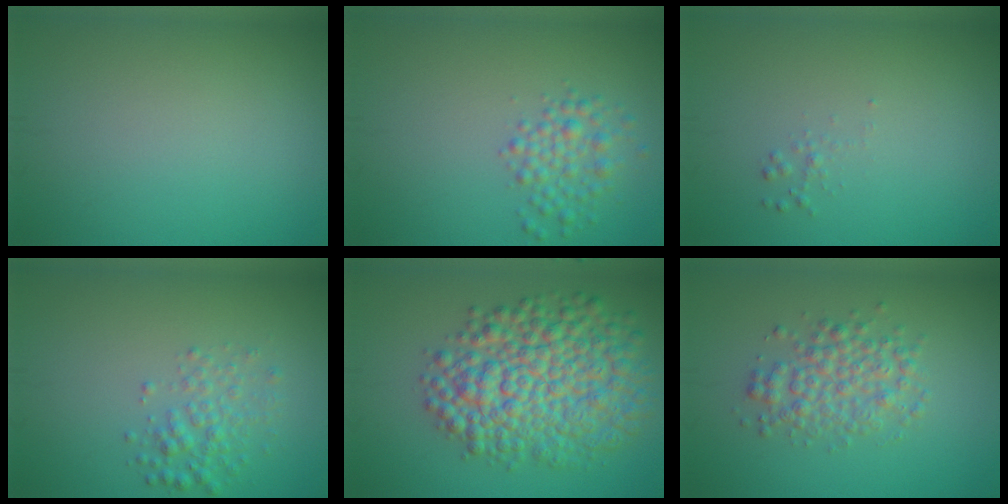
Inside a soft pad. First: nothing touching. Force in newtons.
{"total": 2.5, "press": 2.5, "slide": 0.0}
{"total": 0.6, "press": 0.6, "slide": 0.0}
{"total": 2.4, "press": 2.4, "slide": 0.1}
{"total": 9.7, "press": 9.7, "slide": 0.2}
{"total": 3.7, "press": 3.7, "slide": 0.0}